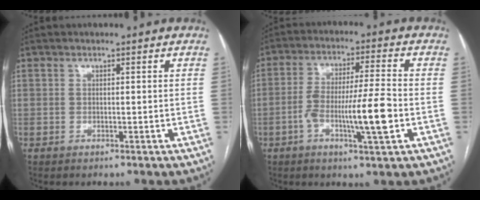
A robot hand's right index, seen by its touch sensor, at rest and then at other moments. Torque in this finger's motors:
{"motor_torque": [1.51, -0.36, 0.64, 0.19]}